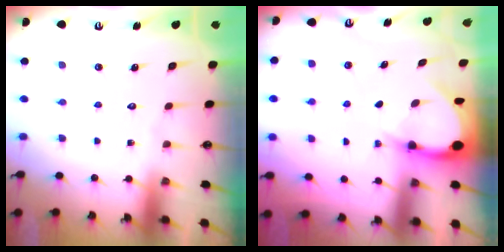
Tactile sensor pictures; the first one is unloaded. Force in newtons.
{"total": 4.3, "press": 4.3, "slide": 0.7}